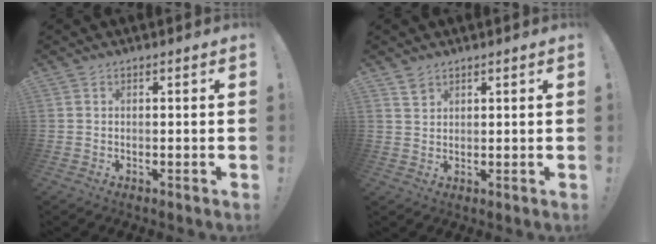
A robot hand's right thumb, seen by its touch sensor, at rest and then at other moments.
{"total": 2.8, "force": [2.1, 1.6, 0.7], "torque": [0.001, -0.016, 0.038]}